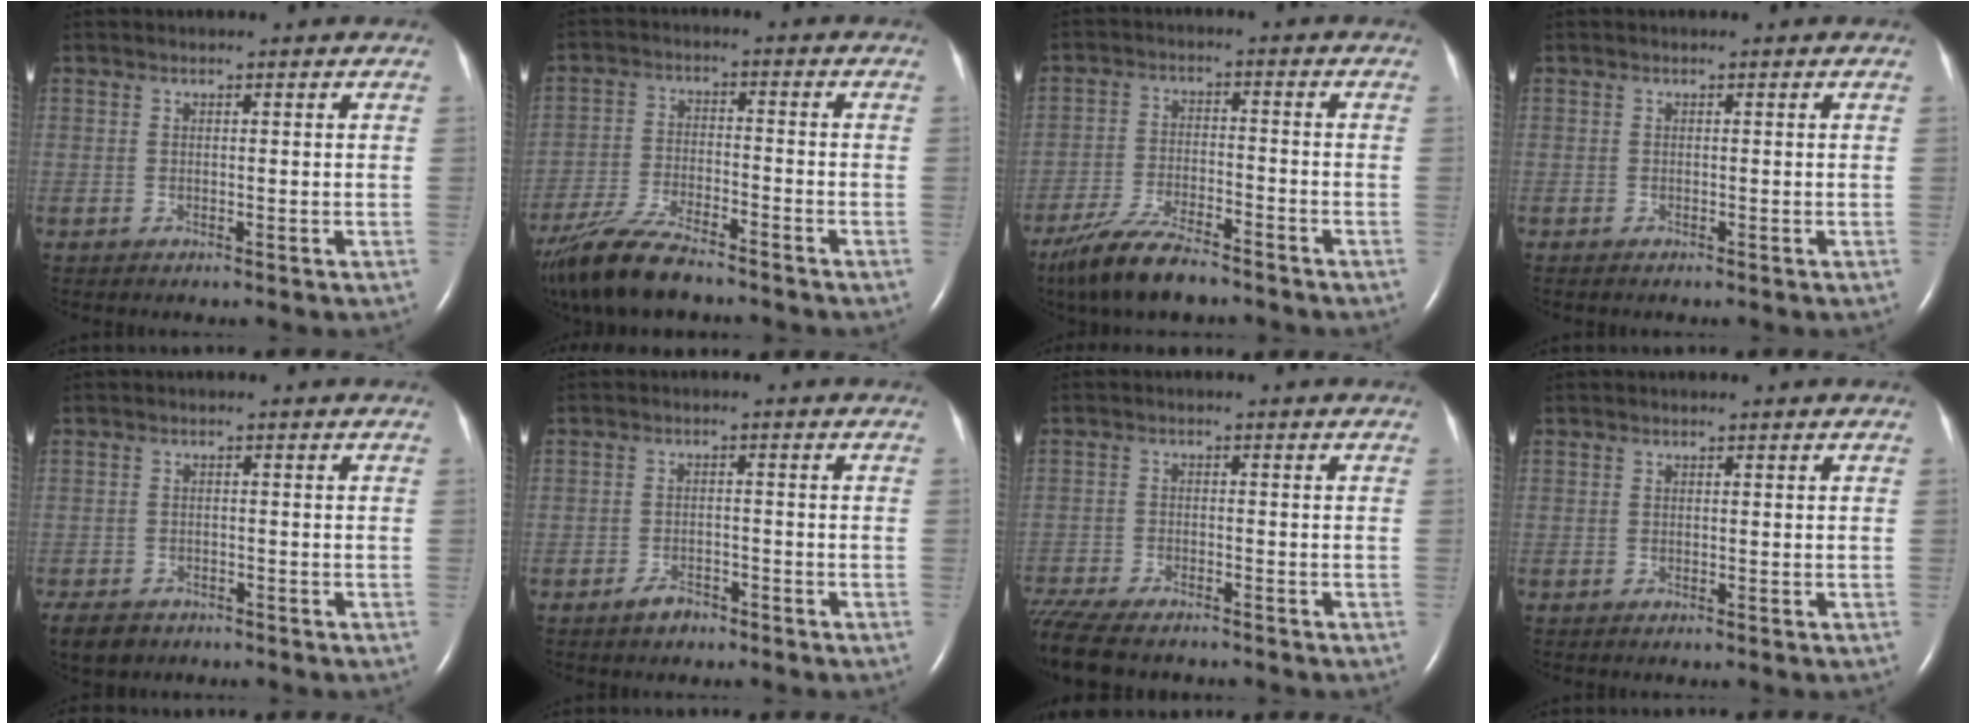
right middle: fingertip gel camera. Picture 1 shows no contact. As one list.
[{"total": 12.4, "force": [-10.1, 2.4, 6.7], "torque": [-0.135, -0.029, -0.179]}, {"total": 10.0, "force": [-8.0, 1.9, 5.8], "torque": [-0.116, -0.026, -0.143]}, {"total": 0.0}, {"total": 6.3, "force": [-4.5, 3.9, 2.1], "torque": [-0.041, -0.003, -0.067]}, {"total": 2.9, "force": [-2.2, 1.4, 1.3], "torque": [-0.028, 0.001, -0.032]}, {"total": 13.8, "force": [-11.4, 4.3, 6.5], "torque": [-0.172, -0.026, -0.175]}, {"total": 0.0}]